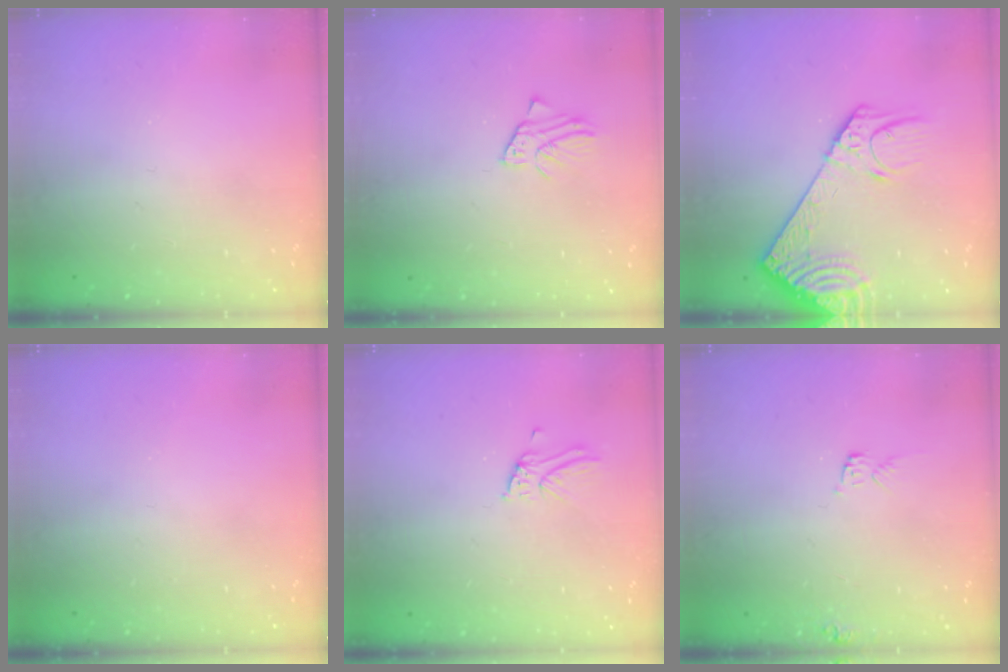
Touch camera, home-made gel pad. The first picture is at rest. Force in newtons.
{"total": 2.3, "press": 2.3, "slide": 0.2}
{"total": 14.9, "press": 14.5, "slide": 3.3}
{"total": 0.0}
{"total": 4.0, "press": 4.0, "slide": 0.3}
{"total": 4.3, "press": 4.2, "slide": 0.4}